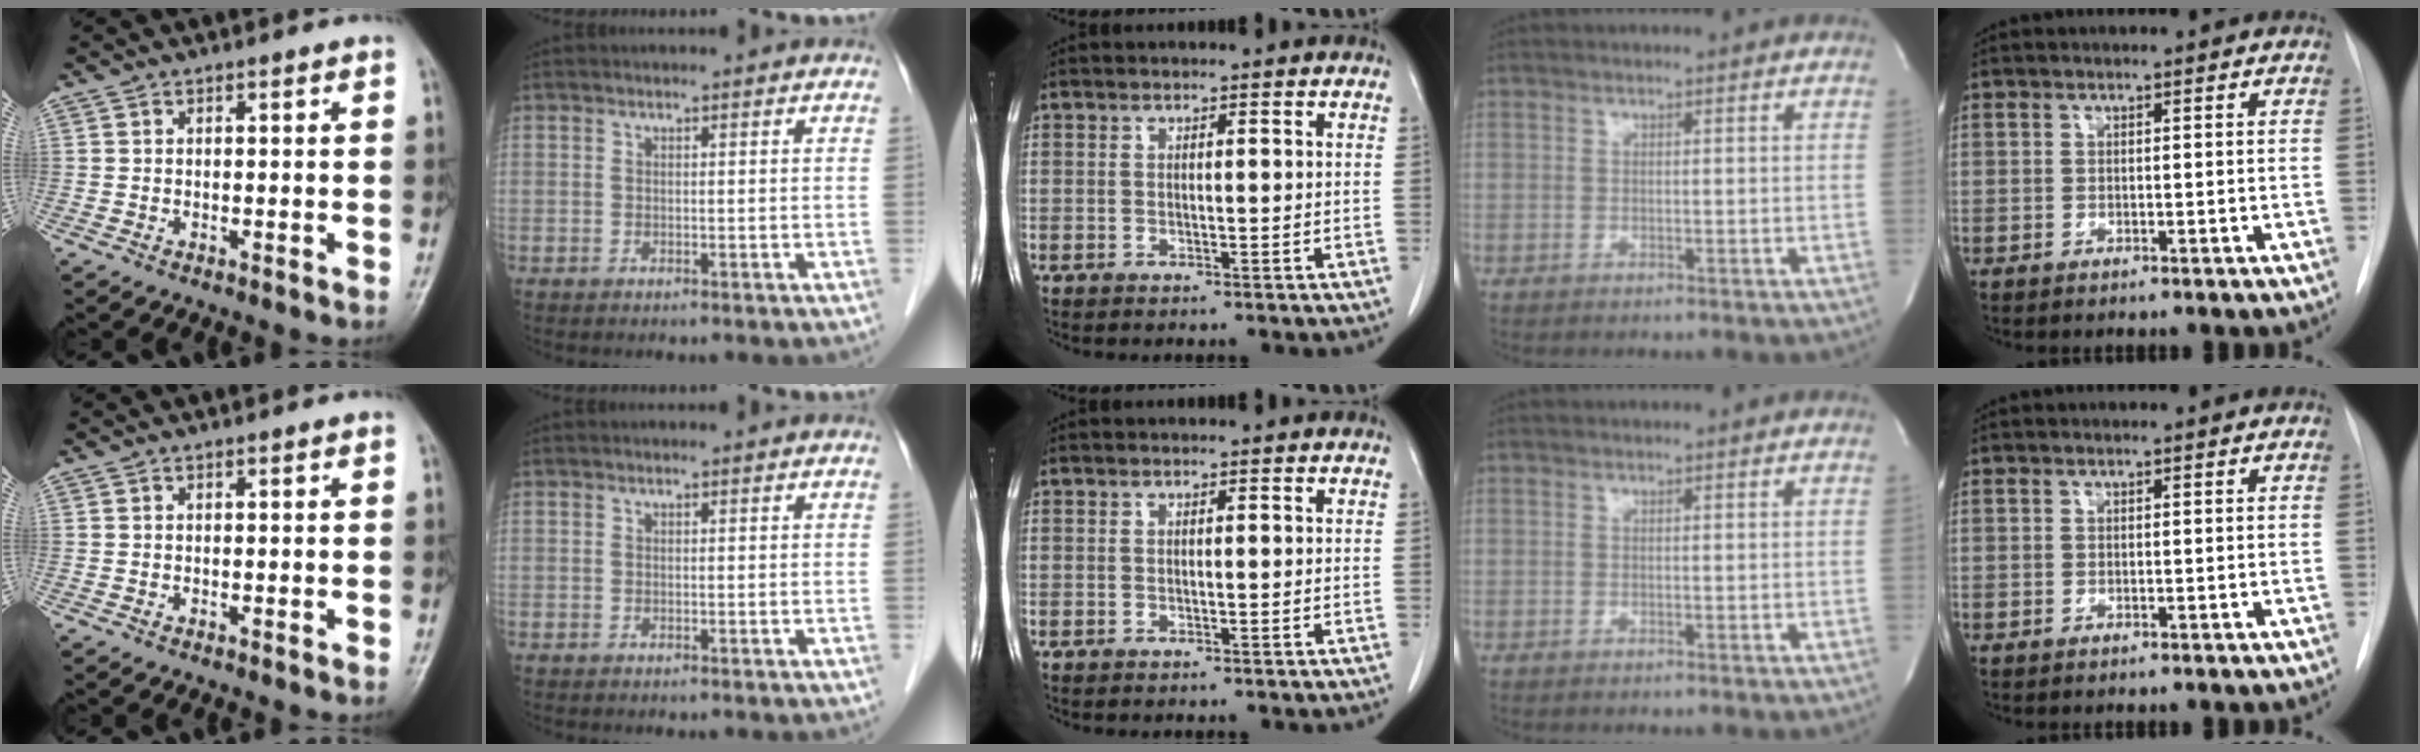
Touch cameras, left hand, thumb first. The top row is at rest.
{}